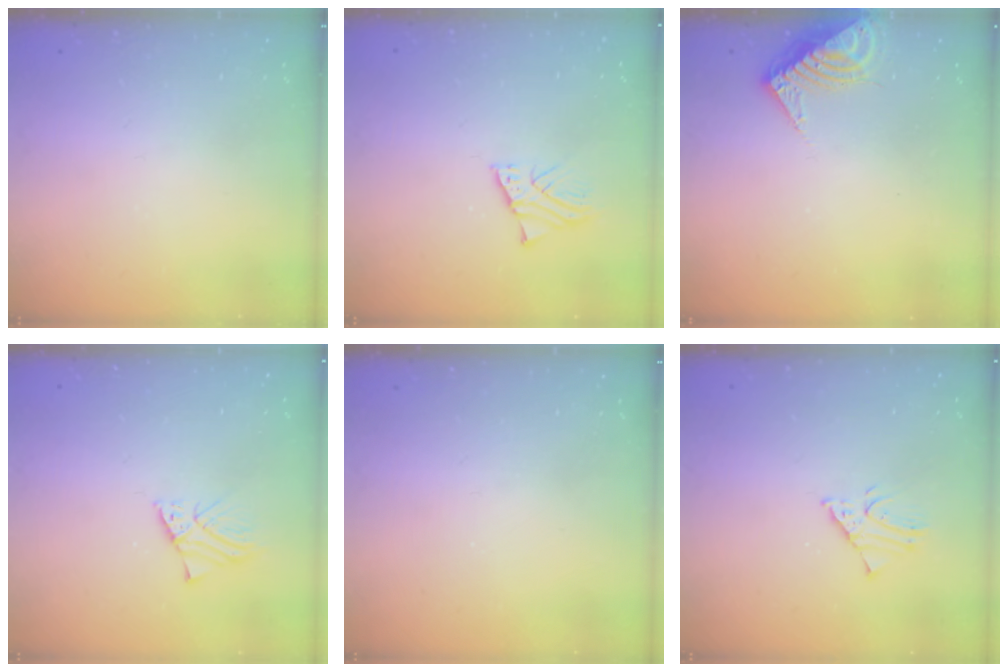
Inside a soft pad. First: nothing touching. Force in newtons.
{"total": 2.0, "press": 2.0, "slide": 0.2}
{"total": 7.6, "press": 7.5, "slide": 1.1}
{"total": 1.7, "press": 1.7, "slide": 0.2}
{"total": 0.0}
{"total": 1.9, "press": 1.9, "slide": 0.1}